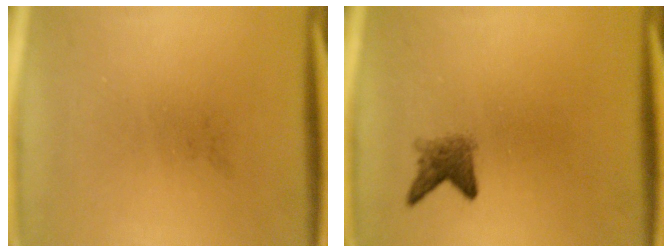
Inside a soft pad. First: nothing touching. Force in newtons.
{"total": 2.6}